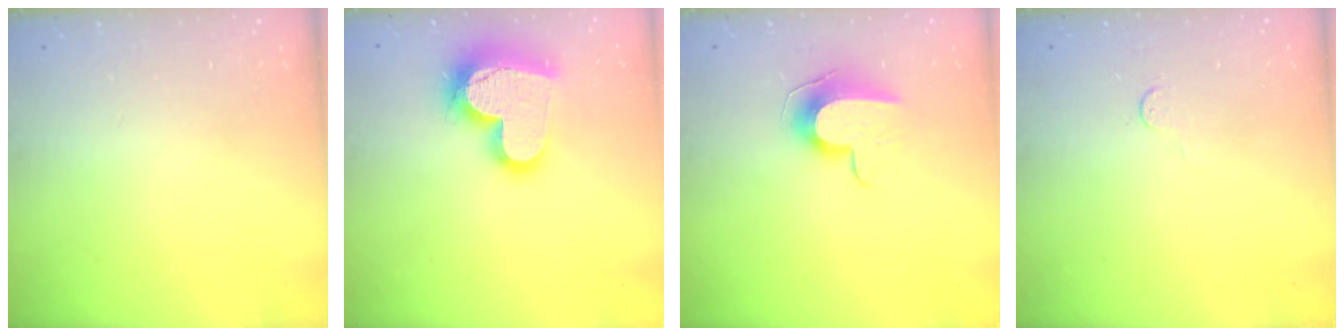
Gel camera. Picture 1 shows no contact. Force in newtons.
{"total": 17.9, "press": 17.8, "slide": 1.7}
{"total": 9.0, "press": 9.0, "slide": 0.5}
{"total": 2.8, "press": 2.8, "slide": 0.4}